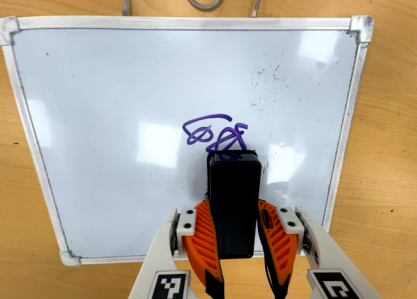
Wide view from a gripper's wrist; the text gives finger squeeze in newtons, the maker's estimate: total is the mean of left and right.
{"total": 7.6, "left": 5.9, "right": 9.4}